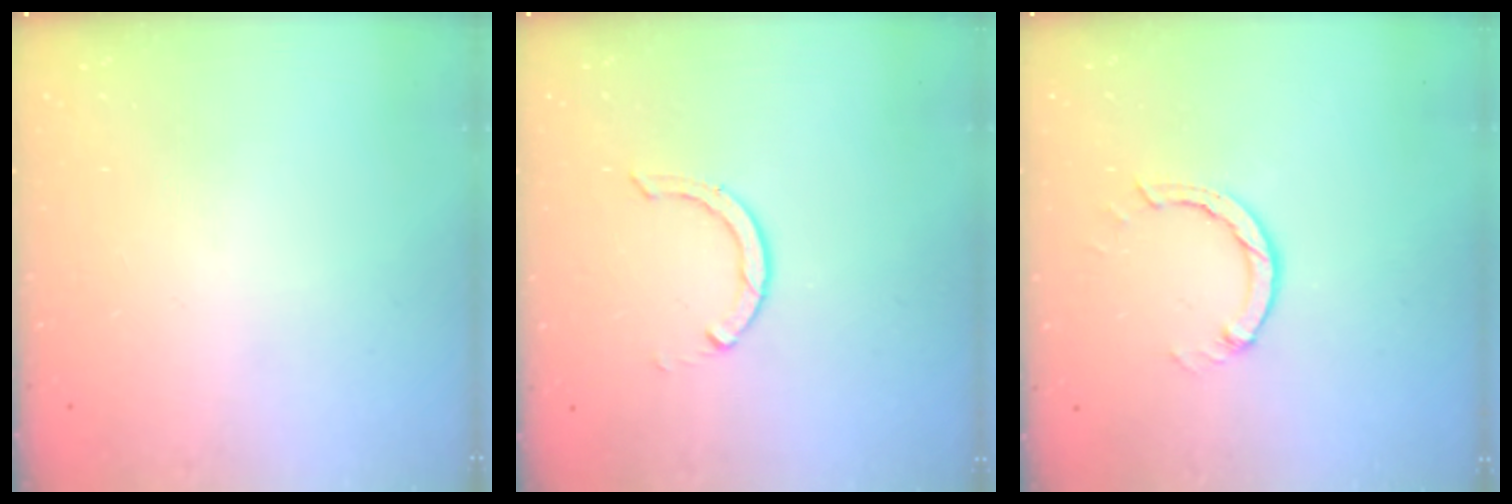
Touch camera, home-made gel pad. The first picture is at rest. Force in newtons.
{"total": 2.9, "press": 2.9, "slide": 0.4}
{"total": 2.7, "press": 2.7, "slide": 0.3}